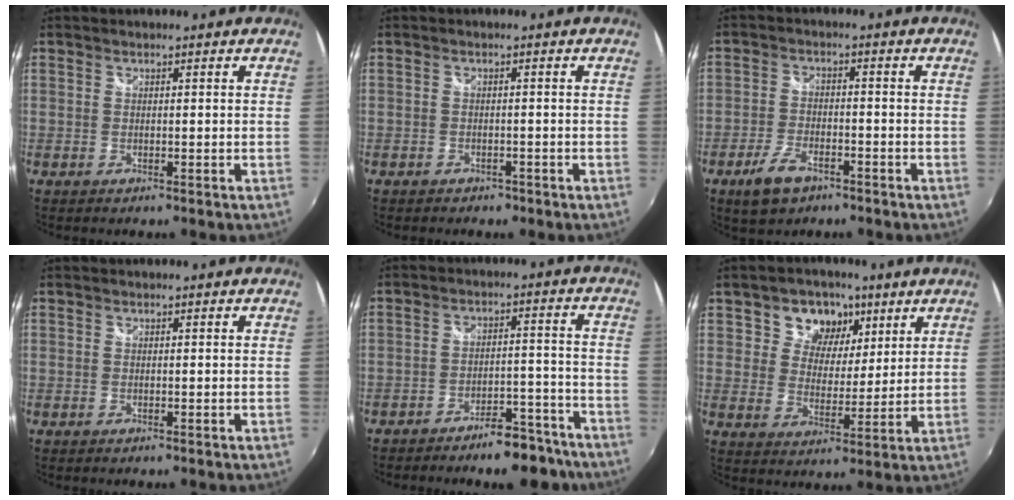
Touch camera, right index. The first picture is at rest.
{"total": 2.4, "force": [-1.7, 1.5, 0.6], "torque": [-0.017, -0.005, -0.023]}
{"total": 7.0, "force": [-4.4, 3.5, 4.1], "torque": [-0.104, -0.007, -0.077]}
{"total": 0.0}
{"total": 10.9, "force": [-9.3, 3.6, 4.4], "torque": [-0.066, 0.029, -0.111]}
{"total": 8.9, "force": [4.4, 7.0, 3.3], "torque": [-0.060, 0.009, 0.071]}